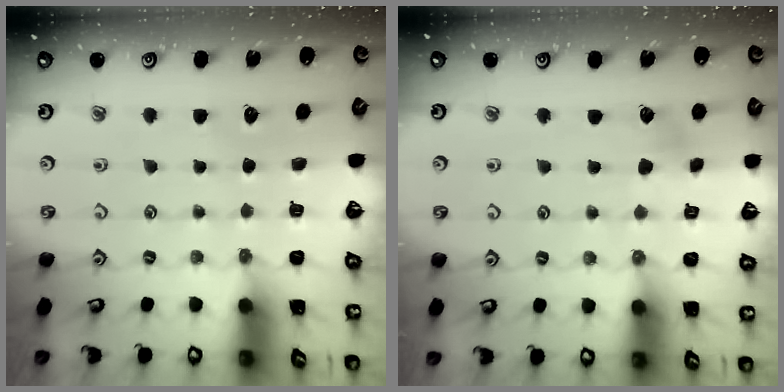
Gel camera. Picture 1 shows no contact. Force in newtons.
{"total": 2.9, "press": 2.9, "slide": 0.3}